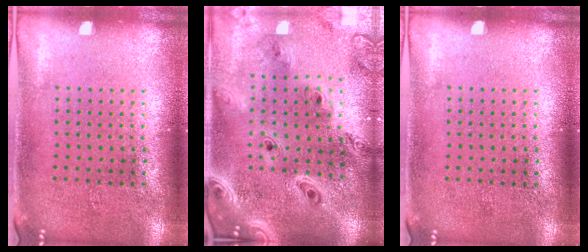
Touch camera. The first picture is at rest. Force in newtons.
{"total": 2.9, "press": 2.4, "slide": 1.6}
{"total": 0.0}